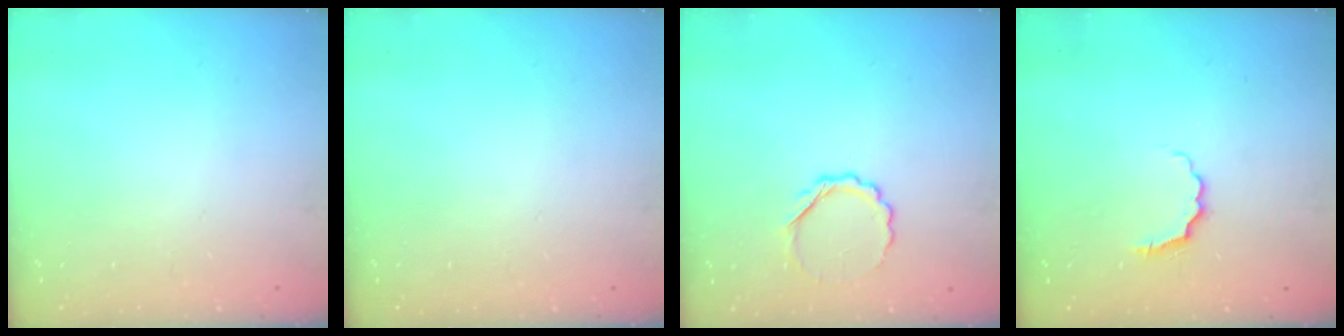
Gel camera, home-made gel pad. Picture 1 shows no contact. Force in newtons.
{"total": 0.0}
{"total": 4.7, "press": 4.5, "slide": 1.1}
{"total": 4.2, "press": 4.1, "slide": 0.6}